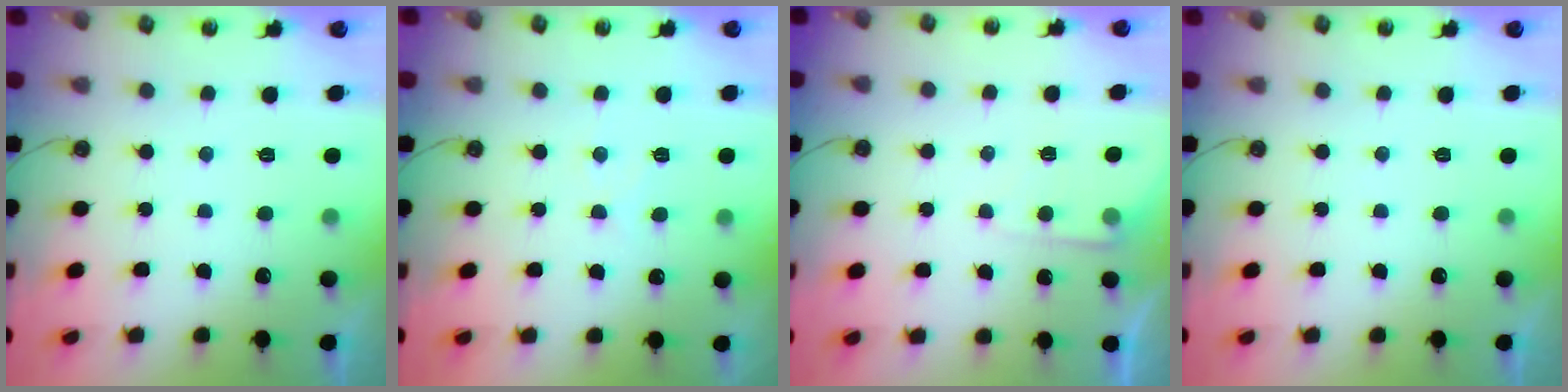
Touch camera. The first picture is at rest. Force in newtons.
{"total": 4.6, "press": 4.6, "slide": 0.7}
{"total": 4.2, "press": 4.1, "slide": 0.6}
{"total": 0.0}